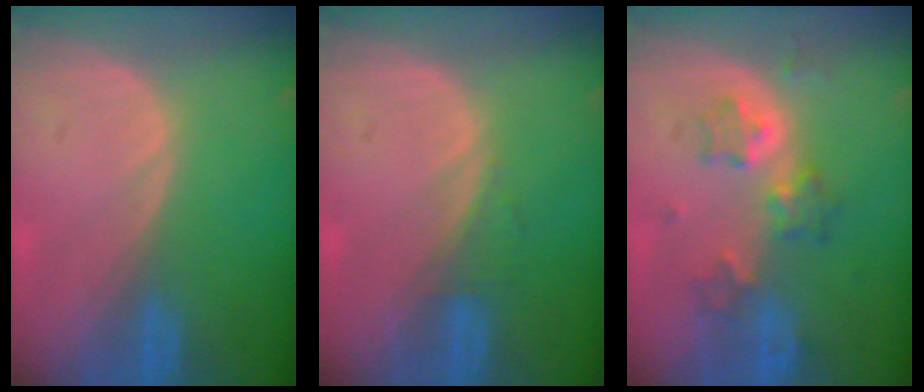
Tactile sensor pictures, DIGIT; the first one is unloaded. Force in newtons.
{"total": 1.2, "press": 1.2, "slide": 0.1}
{"total": 5.4, "press": 5.4, "slide": 0.5}